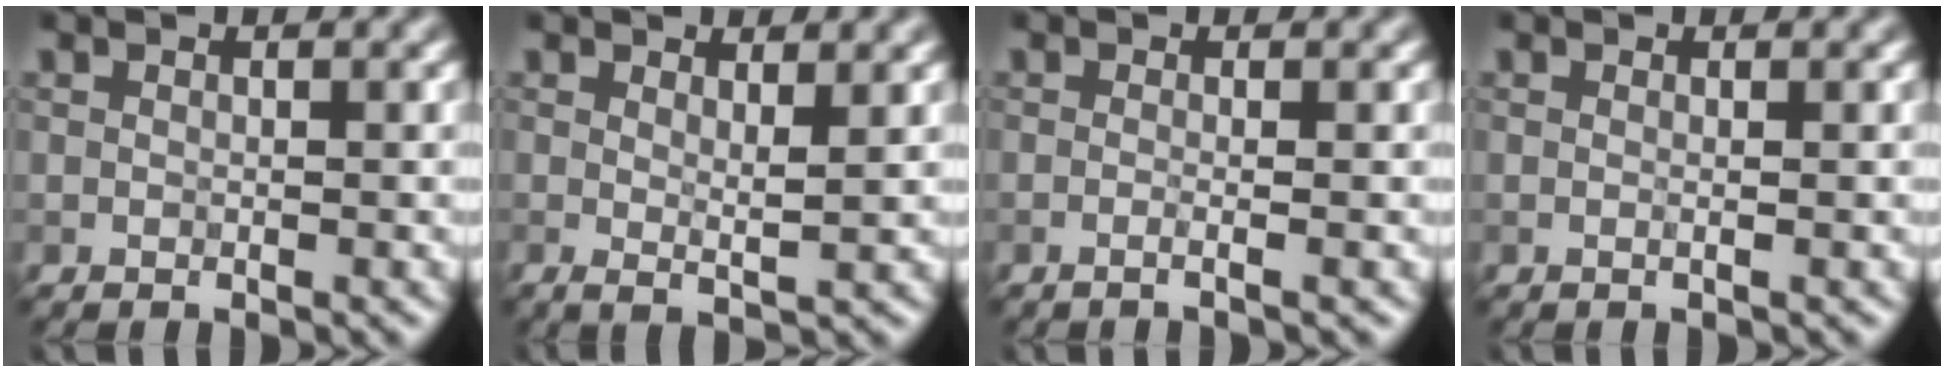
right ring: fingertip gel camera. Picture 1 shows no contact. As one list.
[{"total": 1.7, "force": [0.8, 0.3, 1.5], "torque": [-0.021, -0.007, 0.013]}, {"total": 2.2, "force": [0.0, 1.1, 1.9], "torque": [-0.003, -0.009, -0.028]}, {"total": 0.8, "force": [0.0, 0.3, 0.7], "torque": [-0.007, -0.005, -0.006]}]